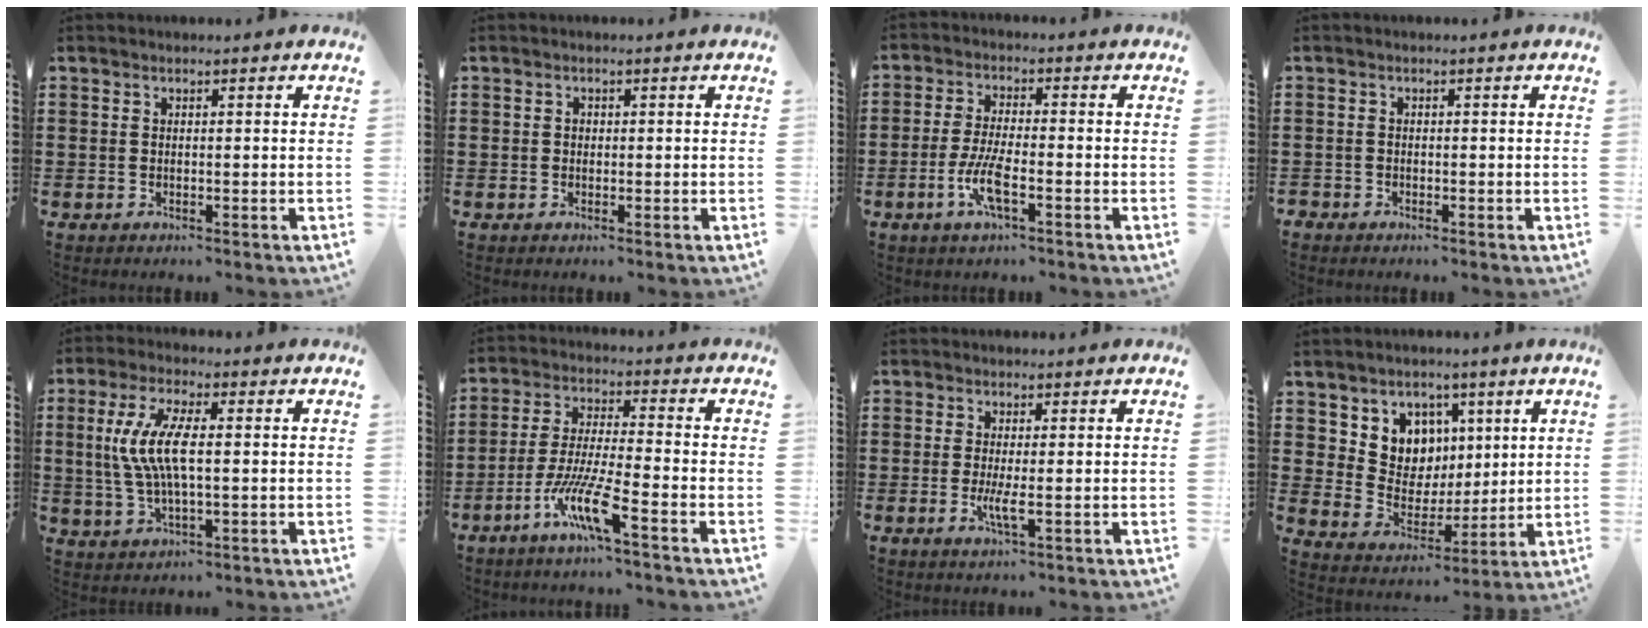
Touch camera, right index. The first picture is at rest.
{"total": 0.6, "force": [0.0, 0.5, 0.3], "torque": [-0.009, 0.001, 0.000]}
{"total": 5.8, "force": [-2.3, 1.3, 5.1], "torque": [-0.111, -0.010, -0.047]}
{"total": 0.8, "force": [-0.7, 0.3, -0.1], "torque": [0.001, 0.002, -0.016]}
{"total": 8.8, "force": [0.4, 2.8, 8.3], "torque": [-0.188, -0.005, -0.003]}
{"total": 9.7, "force": [-5.7, 0.7, 7.8], "torque": [-0.172, -0.010, -0.114]}
{"total": 2.9, "force": [-0.6, 0.1, 2.8], "torque": [-0.048, -0.006, -0.010]}
{"total": 6.9, "force": [3.3, 6.1, 0.2], "torque": [-0.046, -0.030, 0.061]}